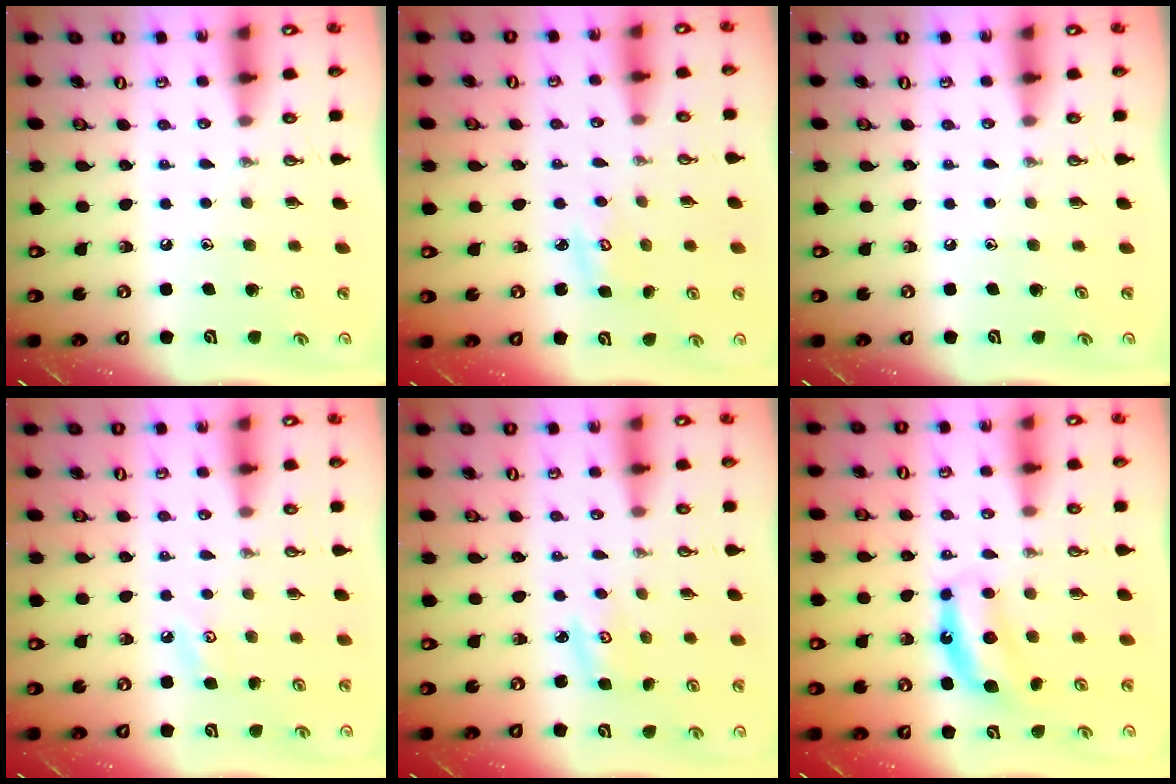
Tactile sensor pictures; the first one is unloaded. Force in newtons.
{"total": 2.8, "press": 2.8, "slide": 0.1}
{"total": 0.0}
{"total": 4.0, "press": 3.9, "slide": 0.6}
{"total": 2.9, "press": 2.9, "slide": 0.3}
{"total": 7.4, "press": 7.4, "slide": 0.4}